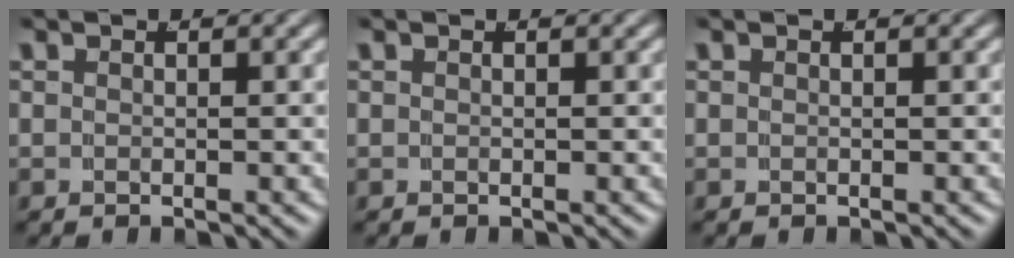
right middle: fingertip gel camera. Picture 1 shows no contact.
{"total": 0.0}
{"total": 0.0}